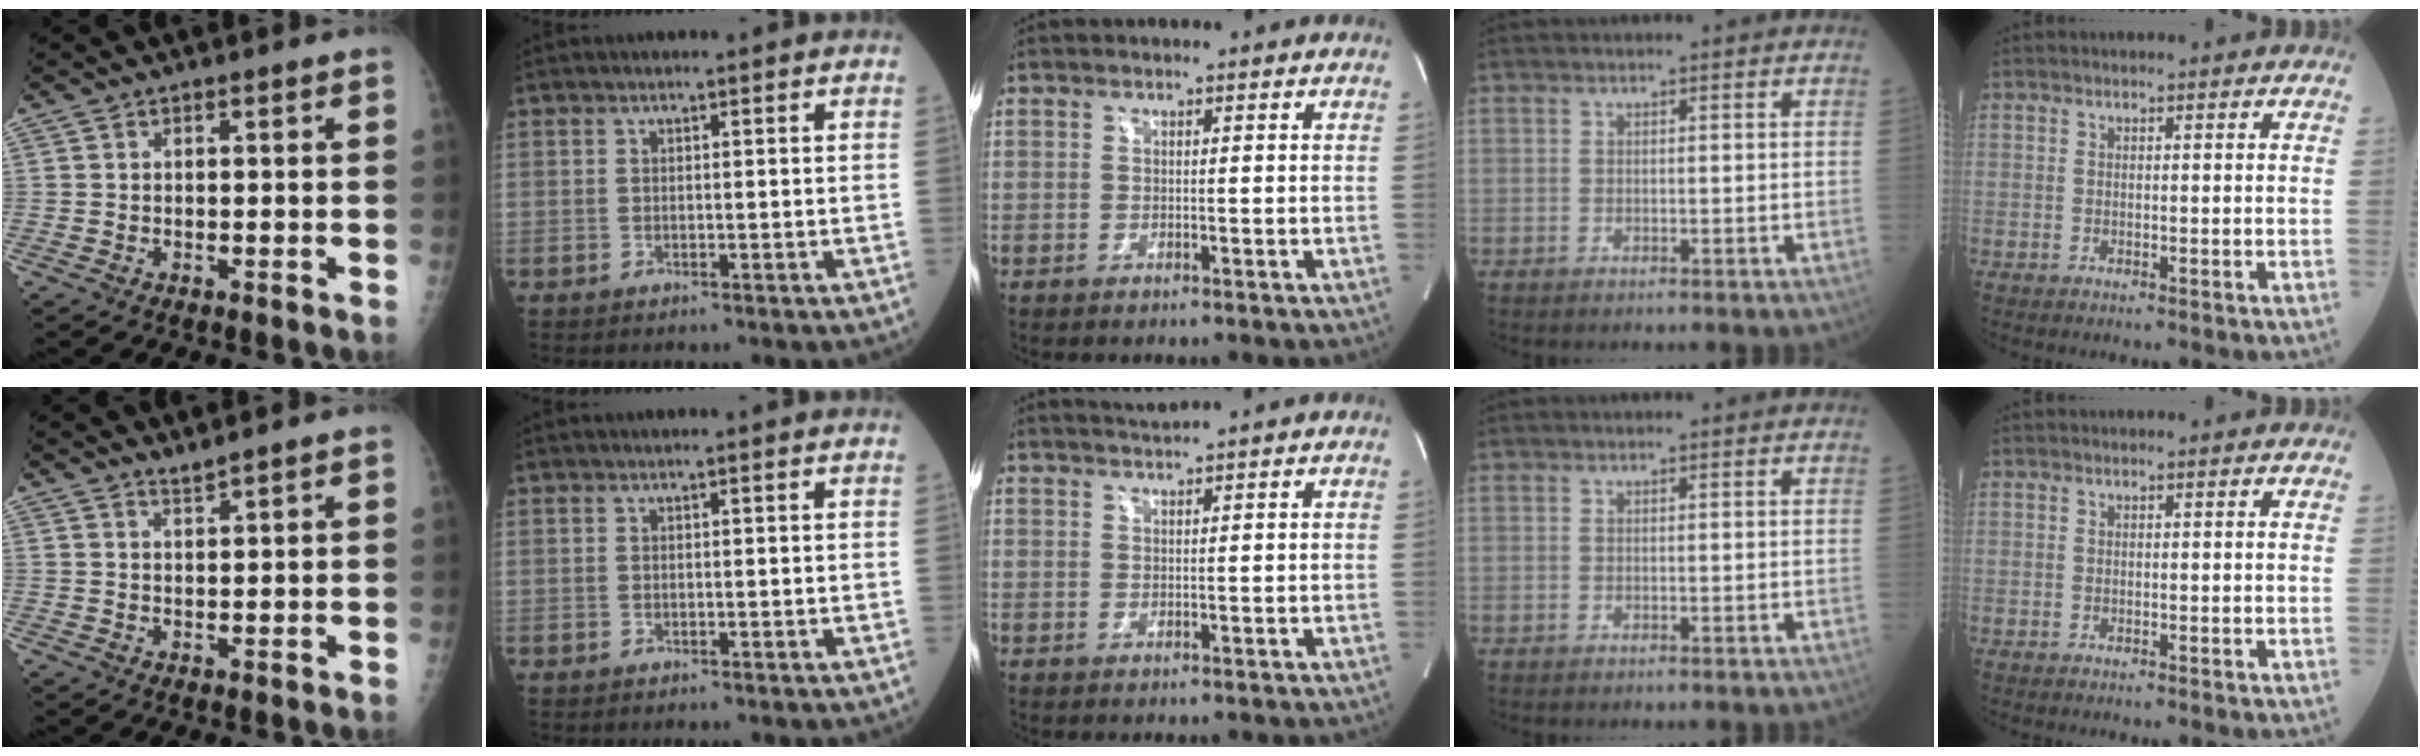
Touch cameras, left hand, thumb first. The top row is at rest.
{"thumb": {"total": 1.4, "force": [1.4, -0.3, 0.2], "torque": [-0.002, -0.012, 0.026]}, "middle": {"total": 1.7, "force": [1.4, -0.9, -0.1], "torque": [-0.003, -0.004, 0.035]}}